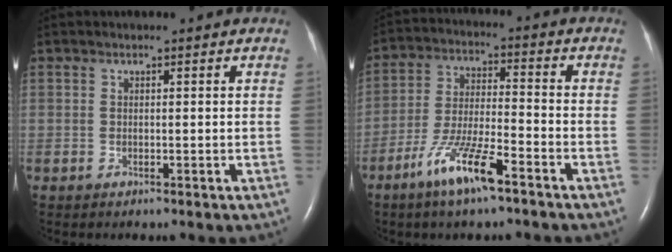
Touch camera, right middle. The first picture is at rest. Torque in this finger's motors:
{"motor_torque": [1.07, -0.95, 0.68, 0.20]}